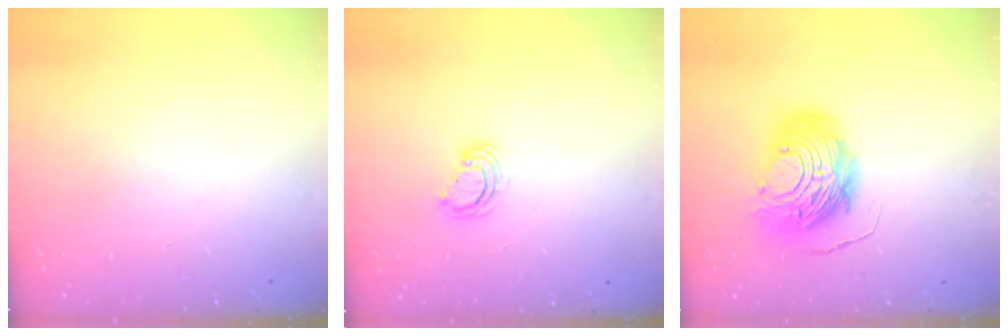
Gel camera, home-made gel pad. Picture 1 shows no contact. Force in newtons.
{"total": 4.4, "press": 4.4, "slide": 0.2}
{"total": 13.7, "press": 13.7, "slide": 1.3}